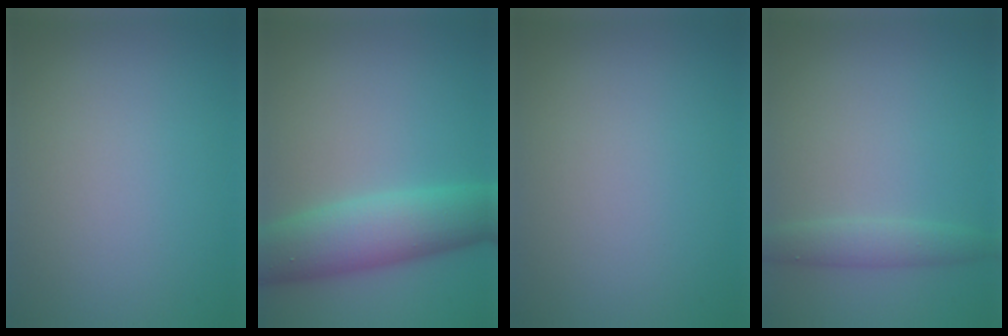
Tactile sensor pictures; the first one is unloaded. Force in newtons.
{"total": 7.0, "press": 7.0, "slide": 0.1}
{"total": 0.0}
{"total": 2.1, "press": 2.1, "slide": 0.1}